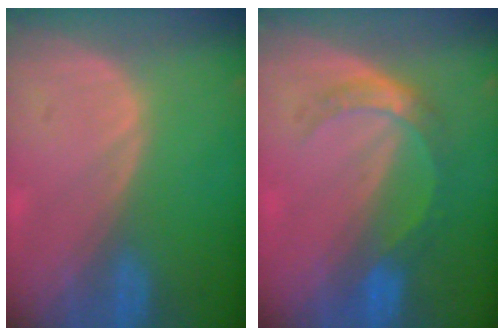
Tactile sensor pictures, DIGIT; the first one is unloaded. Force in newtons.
{"total": 5.4, "press": 4.8, "slide": 2.4}